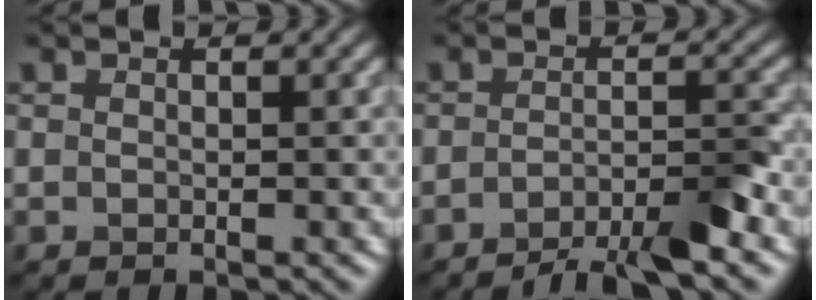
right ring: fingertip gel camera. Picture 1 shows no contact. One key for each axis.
{"total": 5.1, "fx": -3.6, "fy": 0.9, "fz": 3.5, "tx": -0.043, "ty": 0.008, "tz": -0.061}